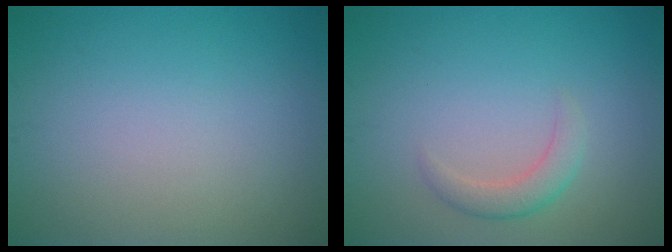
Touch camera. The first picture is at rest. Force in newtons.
{"total": 2.0, "press": 1.9, "slide": 0.2}